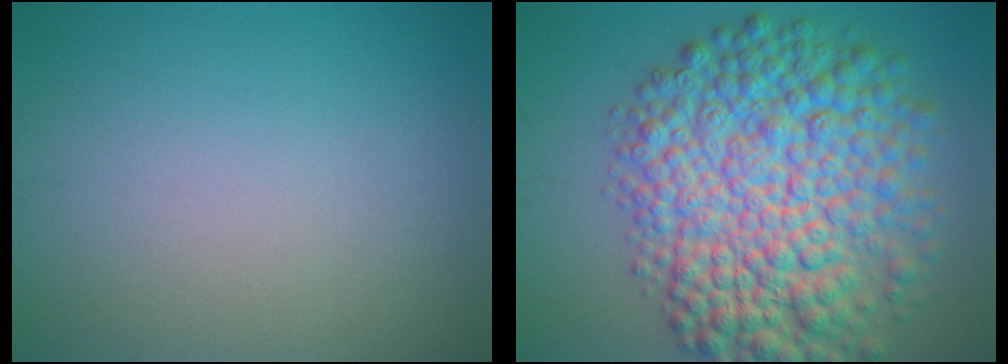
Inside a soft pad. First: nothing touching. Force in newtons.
{"total": 12.0, "press": 12.0, "slide": 0.2}